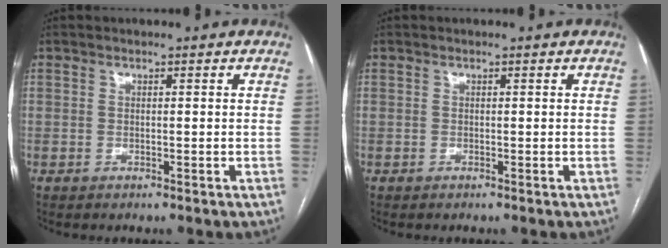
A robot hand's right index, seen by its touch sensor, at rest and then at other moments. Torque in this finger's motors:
{"motor_torque": [0.03, 0.03, 0.00, 0.00]}